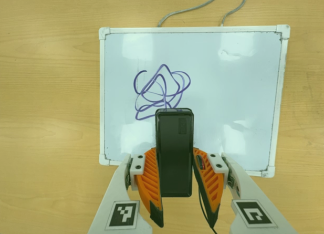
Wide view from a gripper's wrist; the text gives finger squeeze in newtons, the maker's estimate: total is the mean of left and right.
{"total": 3.7, "left": 2.4, "right": 4.9}